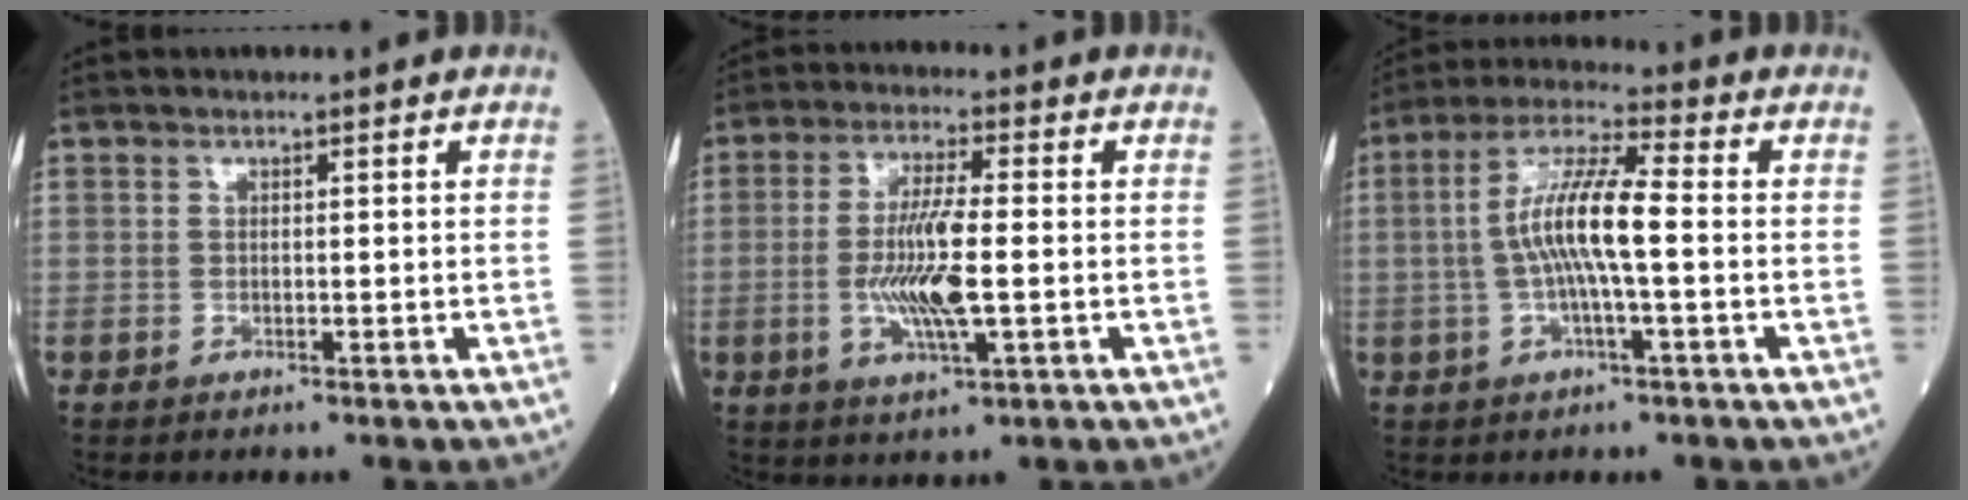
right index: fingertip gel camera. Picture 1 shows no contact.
{"total": 9.7, "force": [-1.3, 1.3, 9.5], "torque": [-0.190, -0.007, -0.024]}
{"total": 9.9, "force": [-0.6, 1.0, 9.8], "torque": [-0.192, 0.015, -0.018]}